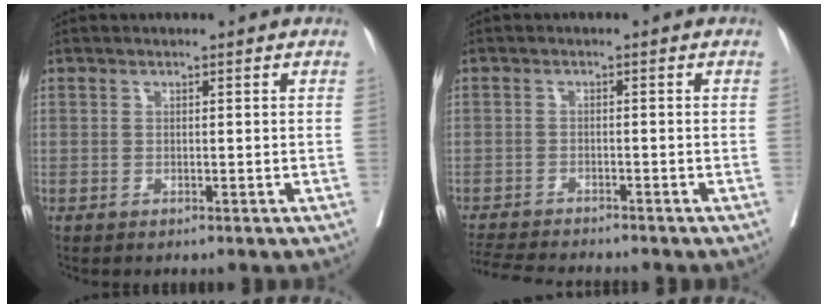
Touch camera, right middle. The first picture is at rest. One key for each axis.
{"total": 7.8, "fx": -7.3, "fy": 0.5, "fz": 2.7, "tx": -0.046, "ty": -0.015, "tz": -0.118}